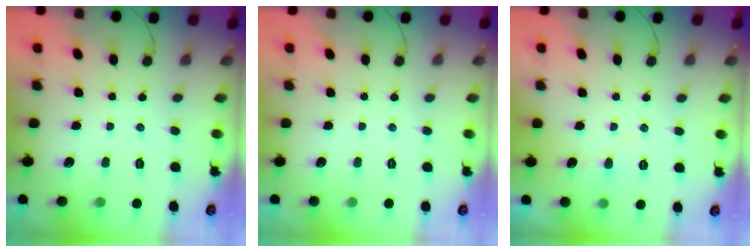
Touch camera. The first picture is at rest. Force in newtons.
{"total": 0.0}
{"total": 5.0, "press": 4.9, "slide": 0.5}